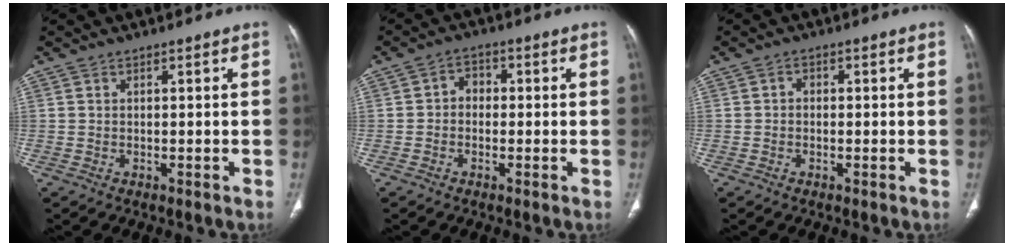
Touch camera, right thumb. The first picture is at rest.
{"total": 3.3, "force": [-0.3, 2.7, 1.8], "torque": [-0.008, 0.016, -0.015]}
{"total": 1.3, "force": [-0.1, 1.1, 0.7], "torque": [-0.003, 0.005, -0.007]}